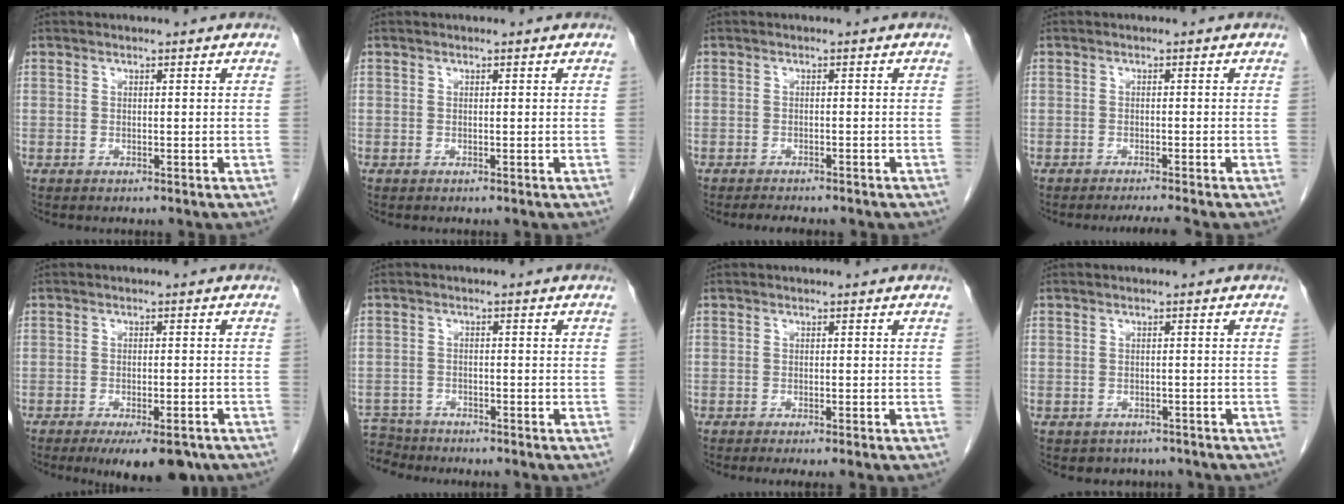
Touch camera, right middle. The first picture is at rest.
{"total": 0.0}
{"total": 4.9, "force": [-4.1, 1.2, 2.3], "torque": [-0.030, -0.006, -0.048]}
{"total": 2.9, "force": [-2.6, -0.9, 1.0], "torque": [-0.013, -0.010, -0.042]}
{"total": 8.7, "force": [-6.4, 2.5, 5.4], "torque": [-0.063, -0.009, -0.091]}
{"total": 5.4, "force": [-5.2, 1.5, -0.3], "torque": [0.005, -0.004, -0.094]}
{"total": 3.7, "force": [-2.8, 0.3, 2.4], "torque": [-0.023, -0.007, -0.037]}
{"total": 4.2, "force": [-3.4, 2.4, 0.5], "torque": [-0.007, 0.010, -0.039]}